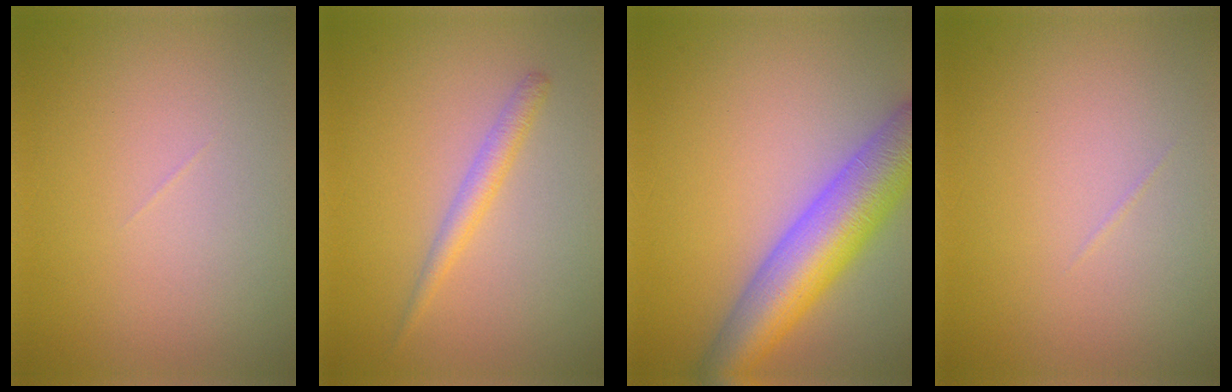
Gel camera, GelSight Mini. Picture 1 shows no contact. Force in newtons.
{"total": 1.7, "press": 1.7, "slide": 0.1}
{"total": 8.3, "press": 8.3, "slide": 0.3}
{"total": 0.0}